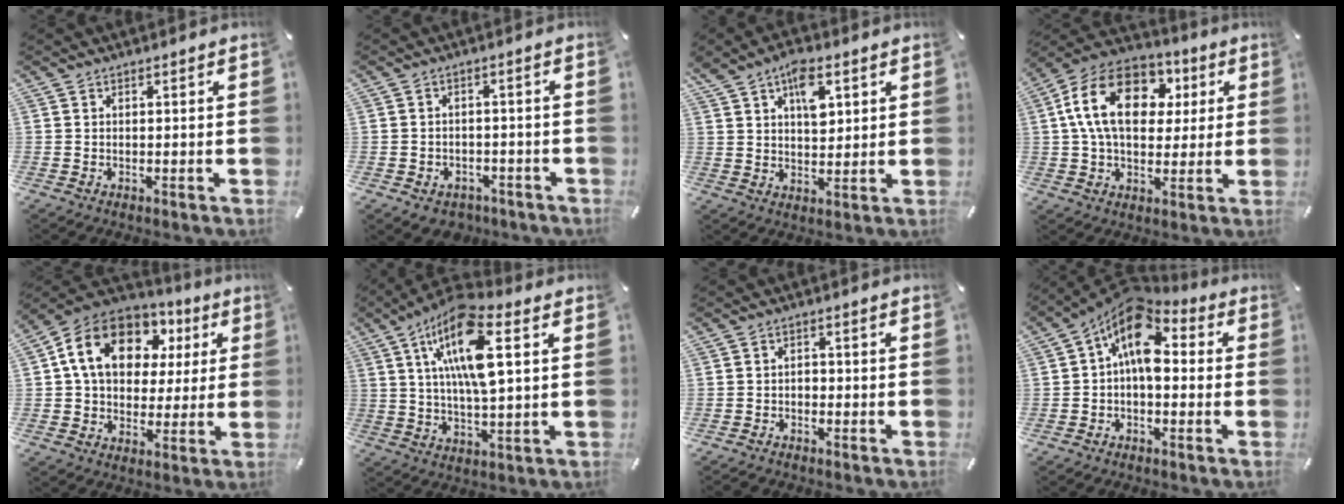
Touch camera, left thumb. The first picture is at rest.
{"total": 4.3, "force": [-2.8, 2.9, 1.3], "torque": [-0.024, 0.018, -0.054]}
{"total": 9.0, "force": [4.0, 5.4, 6.0], "torque": [-0.093, -0.006, 0.070]}
{"total": 18.1, "force": [4.2, 12.9, 11.9], "torque": [-0.224, 0.002, 0.074]}
{"total": 16.1, "force": [5.5, 12.5, 8.5], "torque": [-0.161, -0.003, 0.103]}
{"total": 16.0, "force": [5.5, 5.4, 14.0], "torque": [-0.286, -0.004, 0.089]}
{"total": 1.8, "force": [-1.2, 1.1, 0.6], "torque": [-0.013, 0.010, -0.028]}
{"total": 11.7, "force": [2.5, 6.7, 9.3], "torque": [-0.168, -0.026, 0.041]}